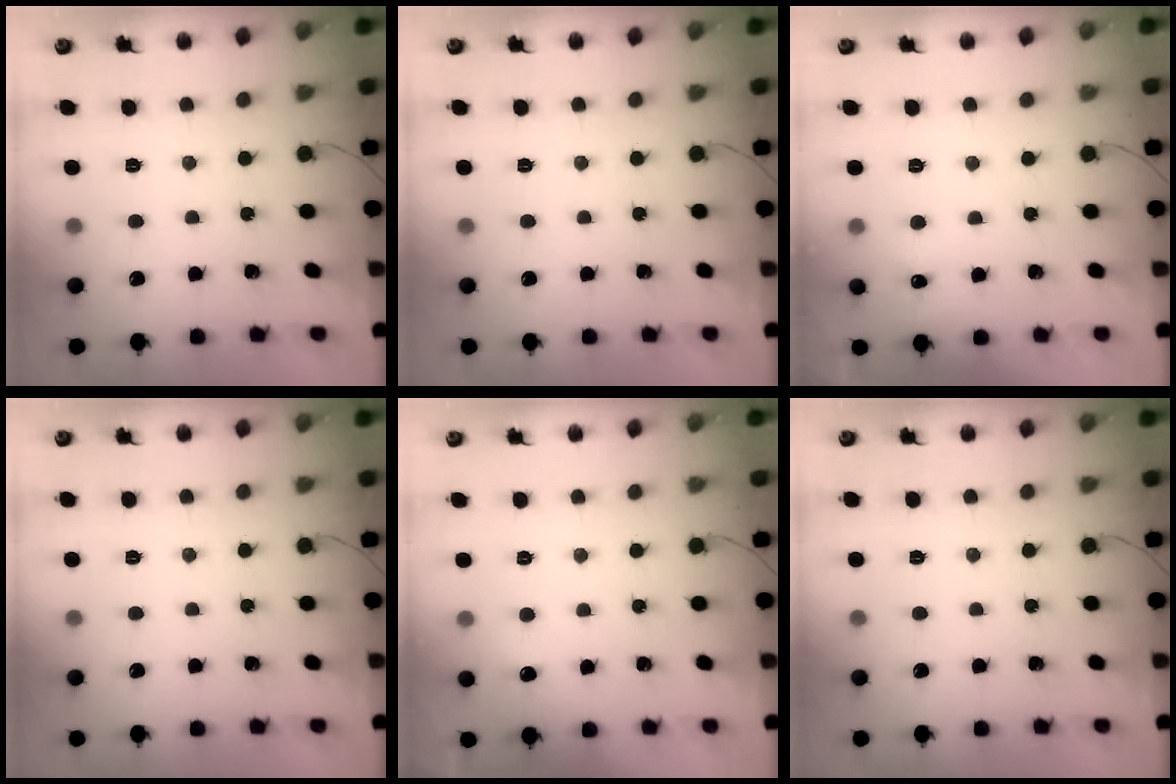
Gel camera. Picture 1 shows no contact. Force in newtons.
{"total": 0.0}
{"total": 10.6, "press": 3.1, "slide": 10.2}
{"total": 0.0}
{"total": 3.2, "press": 2.9, "slide": 1.3}
{"total": 0.0}